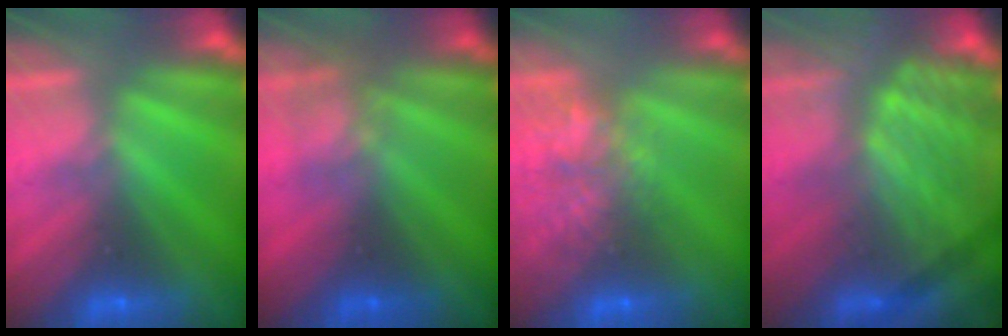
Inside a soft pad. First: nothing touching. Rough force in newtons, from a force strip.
{"total": 2.6}
{"total": 8.2}
{"total": 3.4}